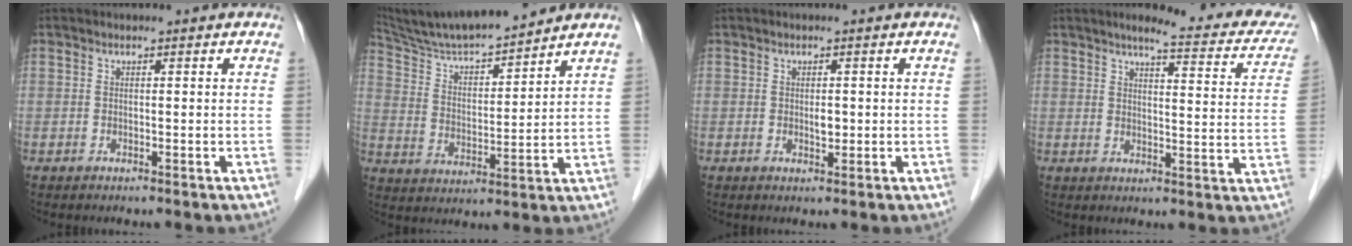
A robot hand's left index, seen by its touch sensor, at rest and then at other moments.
{"total": 14.3, "force": [13.0, 0.5, 5.8], "torque": [-0.107, 0.001, 0.229]}
{"total": 1.2, "force": [-0.4, 0.6, 1.0], "torque": [-0.016, -0.007, -0.005]}
{"total": 14.2, "force": [11.9, 2.4, 7.3], "torque": [-0.070, -0.016, 0.120]}